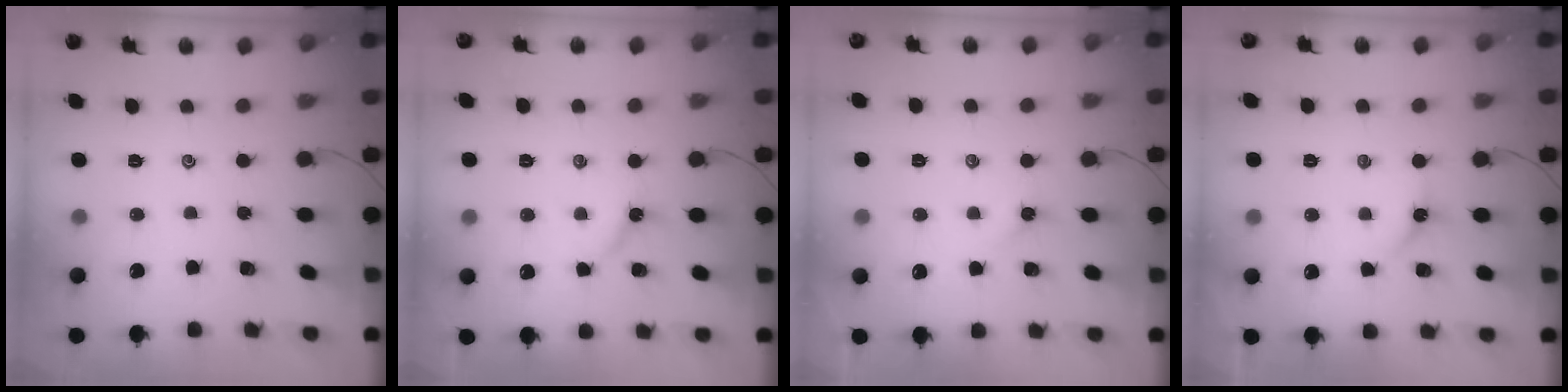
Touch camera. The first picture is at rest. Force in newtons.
{"total": 2.8, "press": 2.8, "slide": 0.4}
{"total": 2.6, "press": 2.5, "slide": 0.5}
{"total": 4.8, "press": 4.8, "slide": 0.6}